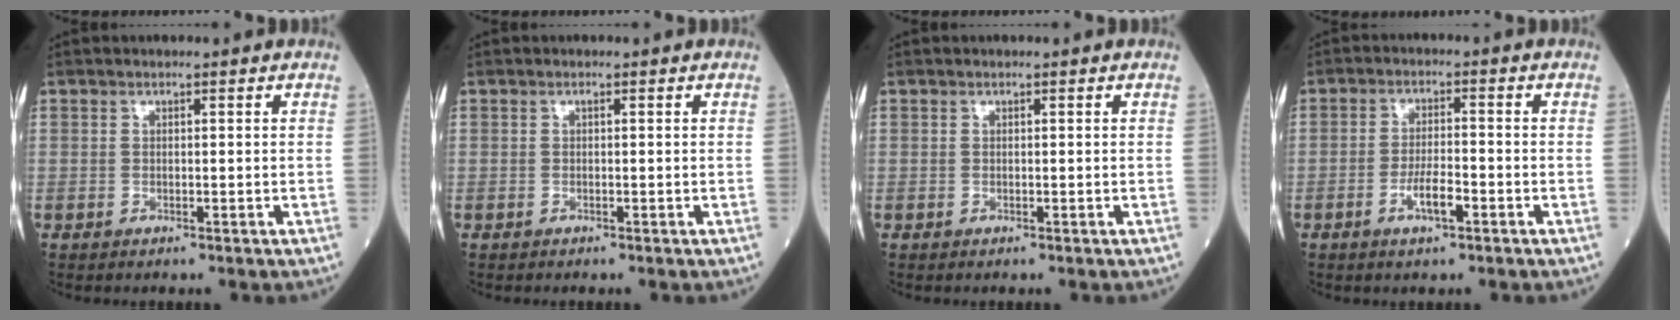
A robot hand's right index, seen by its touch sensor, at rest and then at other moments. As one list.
[{"total": 0.0}, {"total": 0.0}, {"total": 4.4, "force": [-2.0, 0.9, 3.8], "torque": [-0.072, 0.000, -0.037]}]